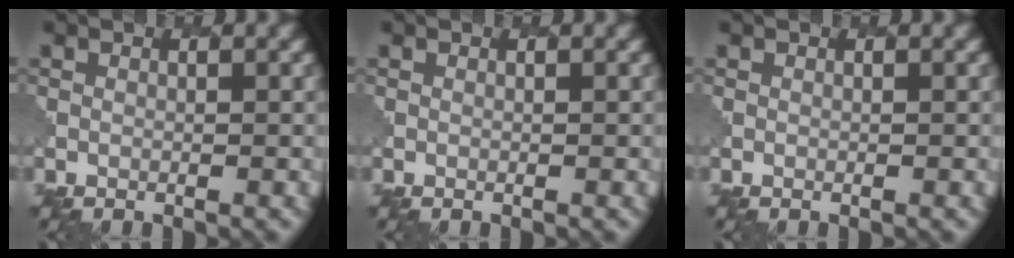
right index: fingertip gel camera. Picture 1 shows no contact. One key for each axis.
{"total": 0.0}
{"total": 0.0}